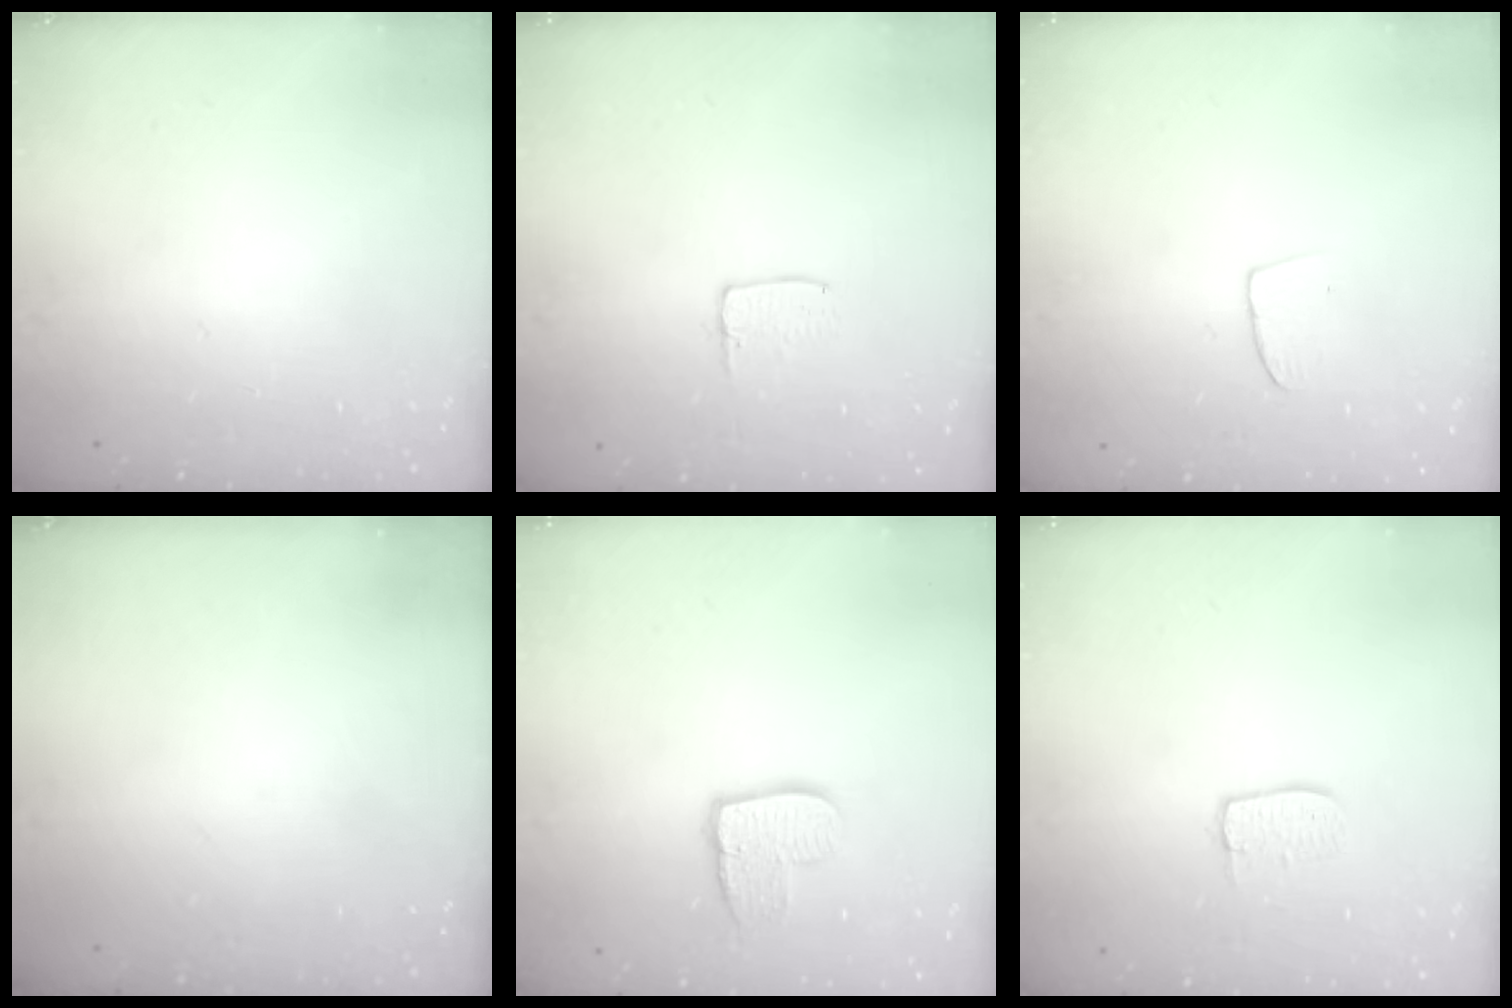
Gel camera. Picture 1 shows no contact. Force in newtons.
{"total": 3.4, "press": 3.3, "slide": 0.3}
{"total": 5.5, "press": 5.5, "slide": 0.4}
{"total": 0.0}
{"total": 9.2, "press": 9.2, "slide": 0.6}
{"total": 5.8, "press": 5.8, "slide": 0.4}